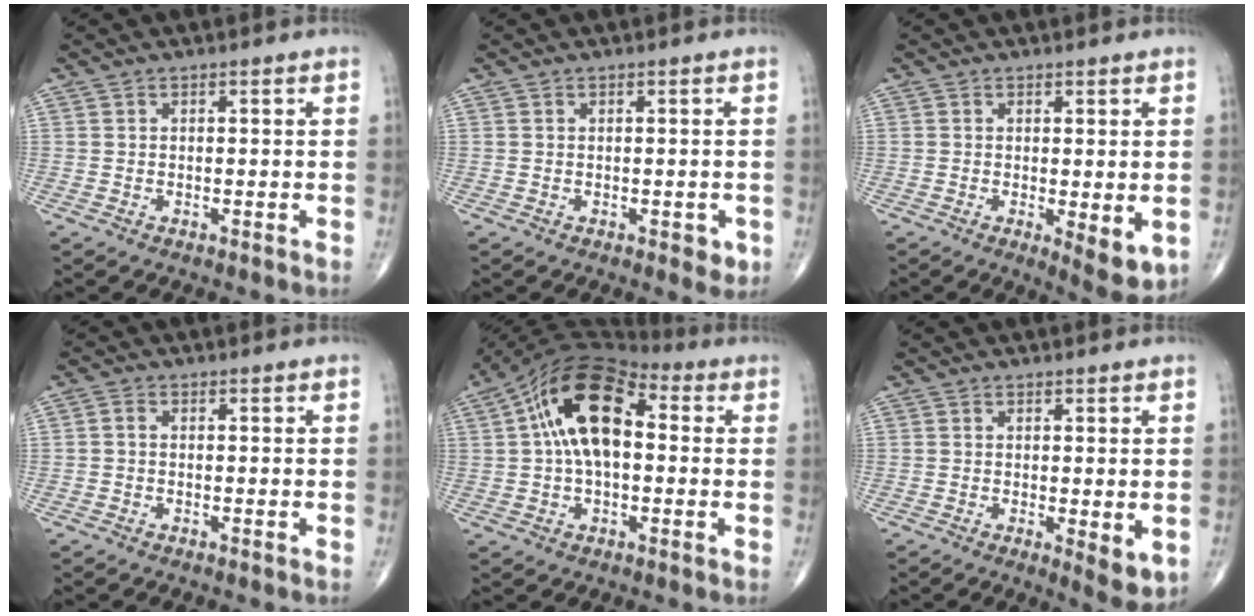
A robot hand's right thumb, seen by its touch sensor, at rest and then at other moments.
{"total": 2.6, "force": [-0.7, 1.4, 2.1], "torque": [-0.014, -0.002, -0.005]}
{"total": 6.4, "force": [-1.1, 2.1, 5.9], "torque": [-0.081, -0.021, -0.011]}
{"total": 1.1, "force": [-0.2, 0.8, 0.8], "torque": [-0.011, 0.001, -0.006]}
{"total": 15.7, "force": [2.4, 8.6, 12.9], "torque": [-0.221, 0.039, 0.033]}
{"total": 5.2, "force": [-0.7, 1.7, 4.9], "torque": [-0.069, -0.018, -0.007]}